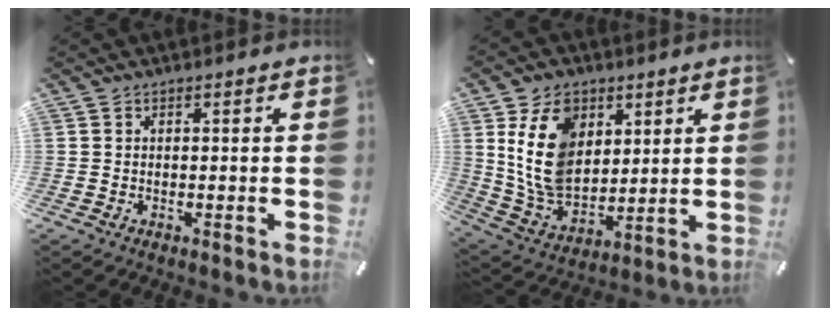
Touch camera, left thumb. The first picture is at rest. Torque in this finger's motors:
{"motor_torque": [0.87, 0.53, 1.96, -0.61, 0.64]}